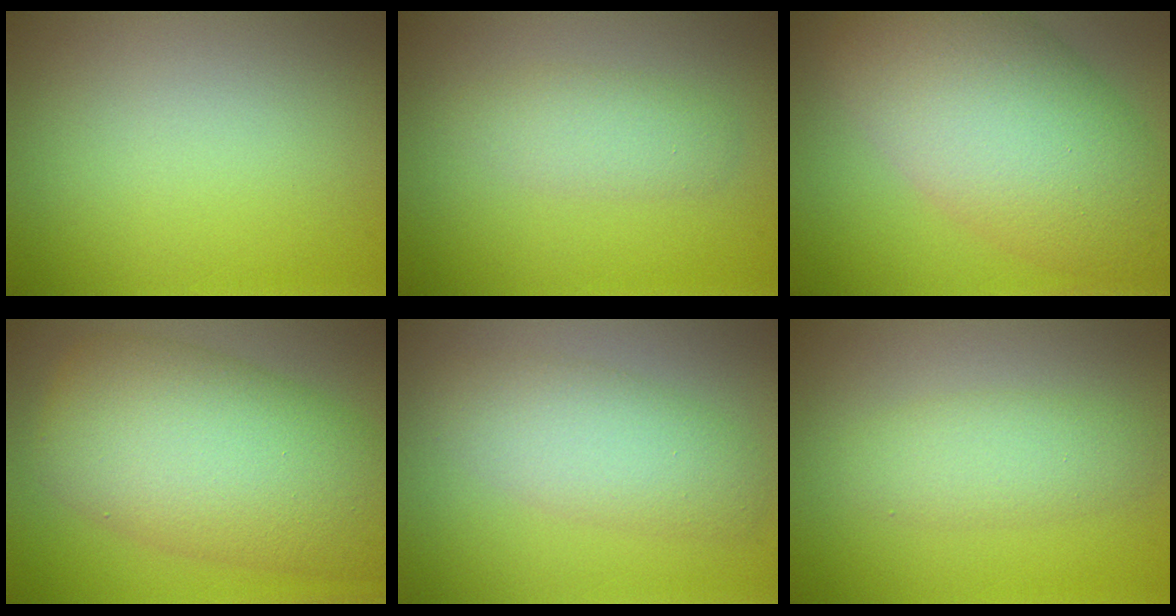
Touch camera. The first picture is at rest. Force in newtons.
{"total": 2.2, "press": 2.2, "slide": 0.0}
{"total": 11.3, "press": 11.3, "slide": 0.4}
{"total": 11.7, "press": 11.7, "slide": 0.3}
{"total": 4.4, "press": 4.4, "slide": 0.2}
{"total": 2.9, "press": 2.9, "slide": 0.1}